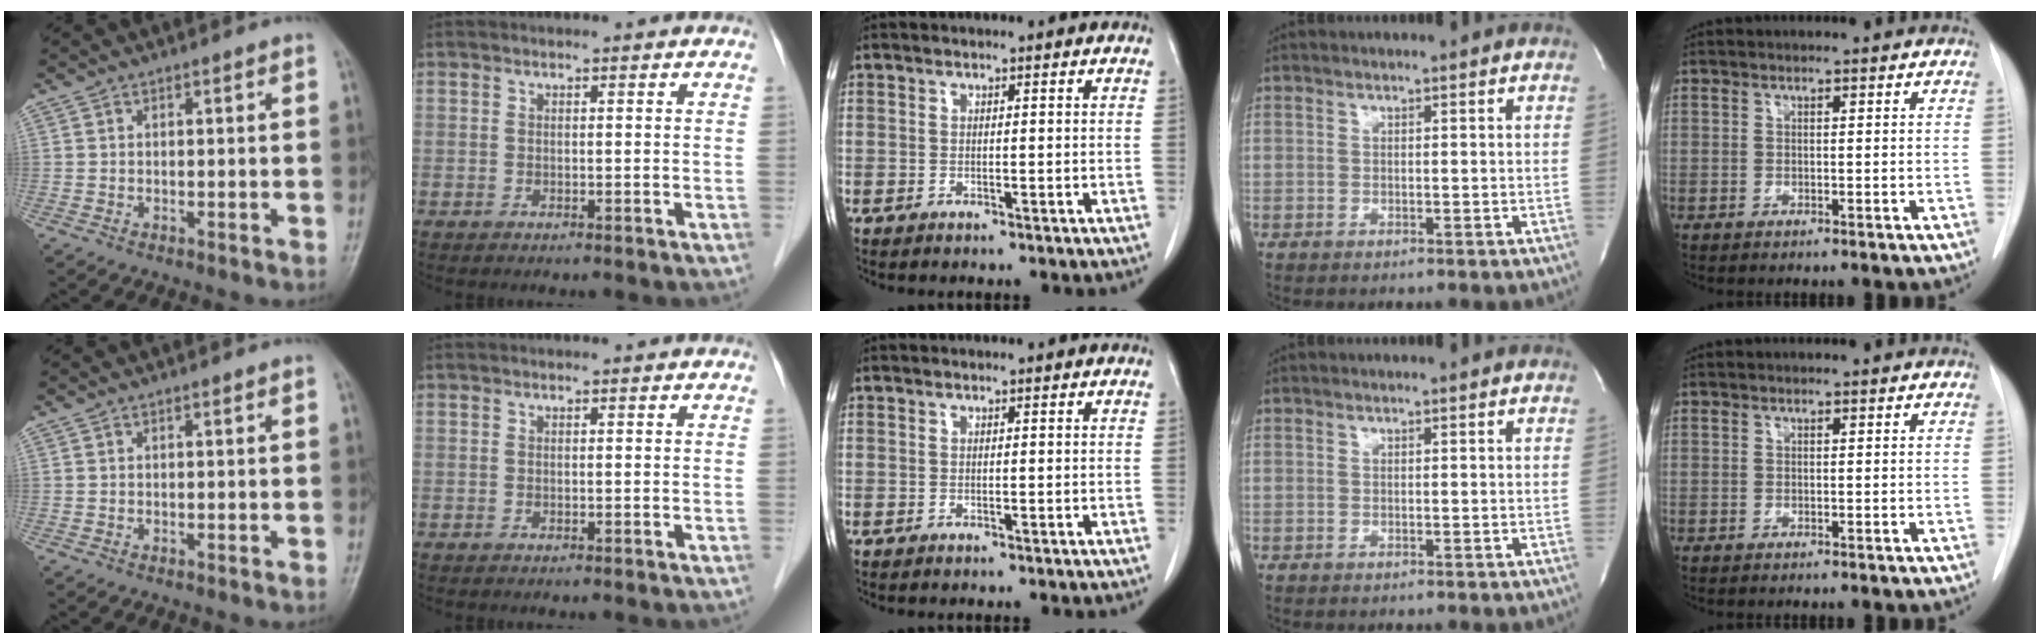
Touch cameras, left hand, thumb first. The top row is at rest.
{}